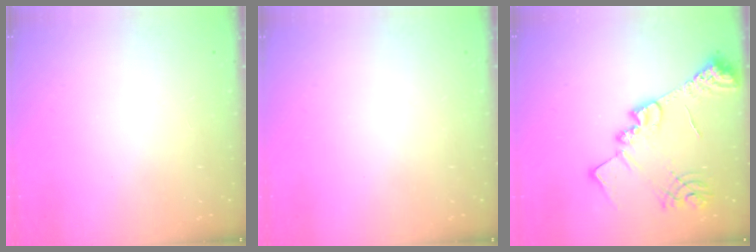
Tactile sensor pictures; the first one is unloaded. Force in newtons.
{"total": 0.0}
{"total": 18.1, "press": 18.0, "slide": 1.8}